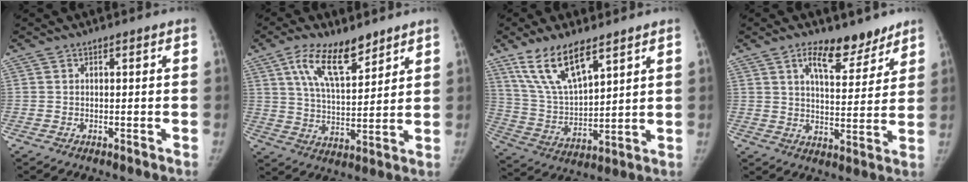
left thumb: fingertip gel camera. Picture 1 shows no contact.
{"total": 12.5, "force": [7.7, 5.2, 8.3], "torque": [-0.123, -0.039, 0.143]}
{"total": 14.2, "force": [9.2, 5.3, 9.4], "torque": [-0.158, -0.040, 0.191]}
{"total": 11.0, "force": [7.6, 4.8, 6.3], "torque": [-0.062, -0.049, 0.120]}